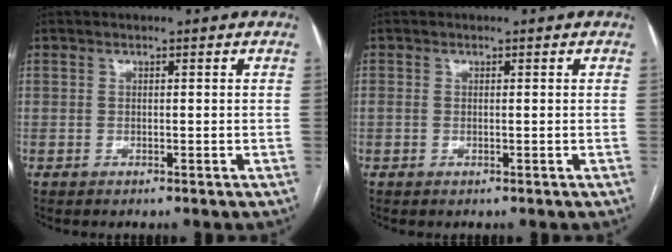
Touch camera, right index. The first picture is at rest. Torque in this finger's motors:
{"motor_torque": [0.34, 0.14, 0.19, 0.05]}